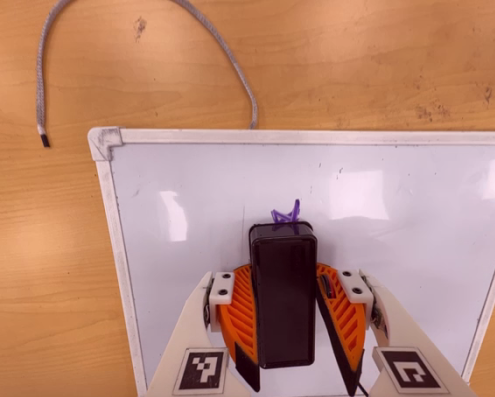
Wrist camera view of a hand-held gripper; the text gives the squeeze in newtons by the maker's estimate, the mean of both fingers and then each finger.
{"total": 14.7, "left": 16.4, "right": 12.9}